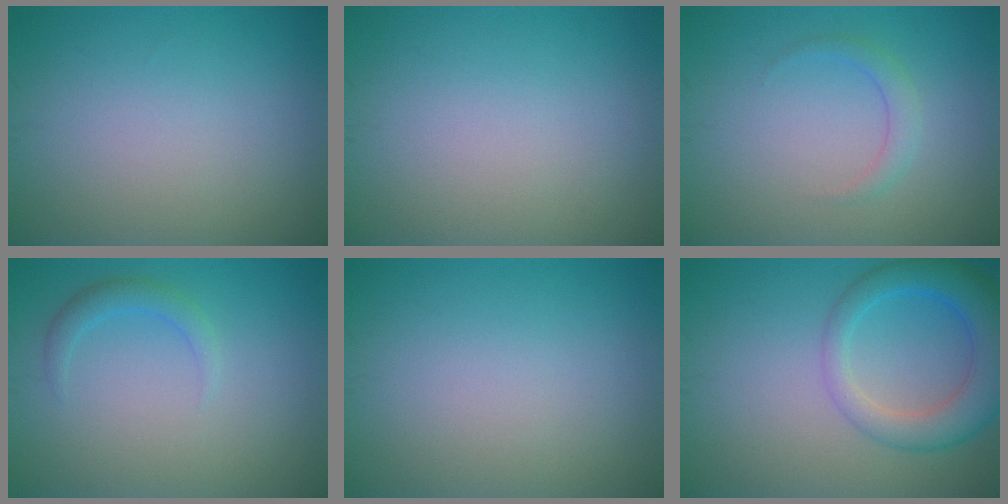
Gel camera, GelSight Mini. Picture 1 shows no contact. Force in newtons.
{"total": 0.0}
{"total": 1.5, "press": 1.5, "slide": 0.1}
{"total": 1.6, "press": 1.6, "slide": 0.1}
{"total": 0.0}
{"total": 5.5, "press": 5.5, "slide": 0.3}